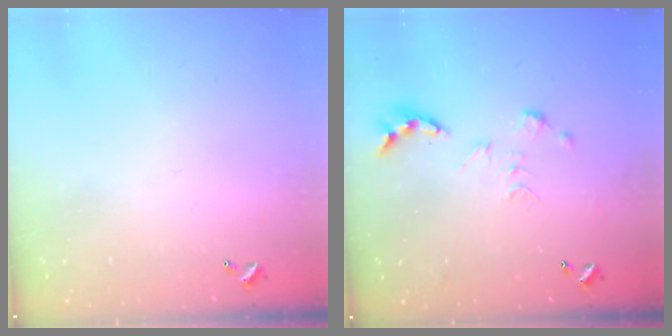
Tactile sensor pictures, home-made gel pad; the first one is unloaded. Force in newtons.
{"total": 0.0}